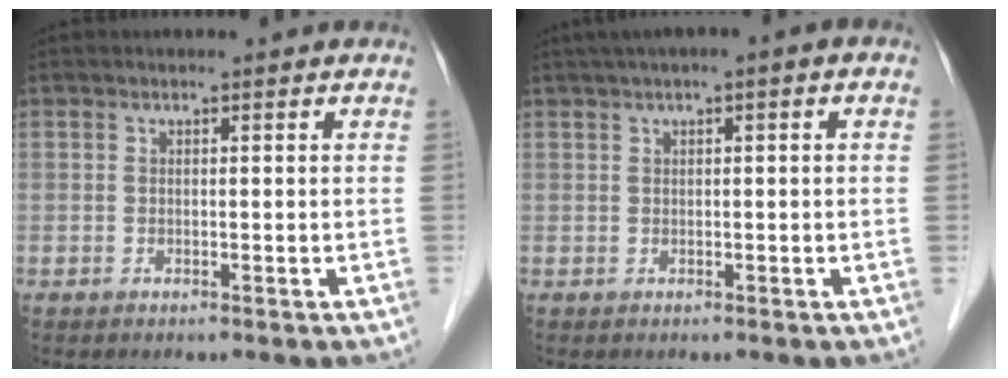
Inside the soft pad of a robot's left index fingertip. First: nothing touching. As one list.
[{"total": 3.8, "force": [1.5, 0.5, 3.5], "torque": [-0.058, 0.020, 0.021]}]